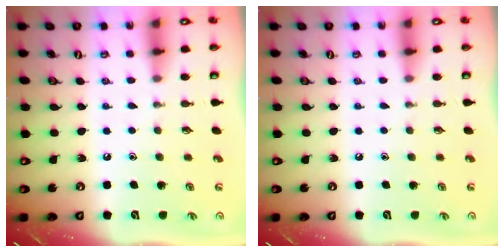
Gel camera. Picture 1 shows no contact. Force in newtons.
{"total": 0.0}